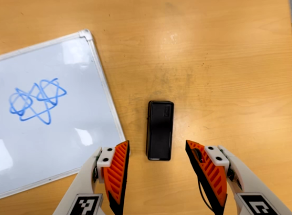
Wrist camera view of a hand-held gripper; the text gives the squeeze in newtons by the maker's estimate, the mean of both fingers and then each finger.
{"total": 0.0}